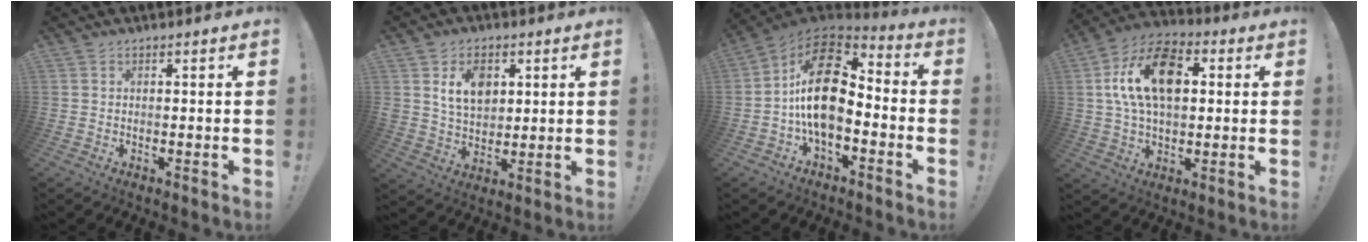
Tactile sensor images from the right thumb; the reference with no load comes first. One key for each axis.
{"total": 10.1, "fx": 4.1, "fy": 7.4, "fz": 5.6, "tx": -0.077, "ty": -0.014, "tz": 0.077}
{"total": 19.4, "fx": 0.4, "fy": 11.4, "fz": 15.8, "tx": -0.286, "ty": 0.012, "tz": 0.010}
{"total": 17.8, "fx": 4.0, "fy": 11.0, "fz": 13.4, "tx": -0.229, "ty": 0.006, "tz": 0.069}